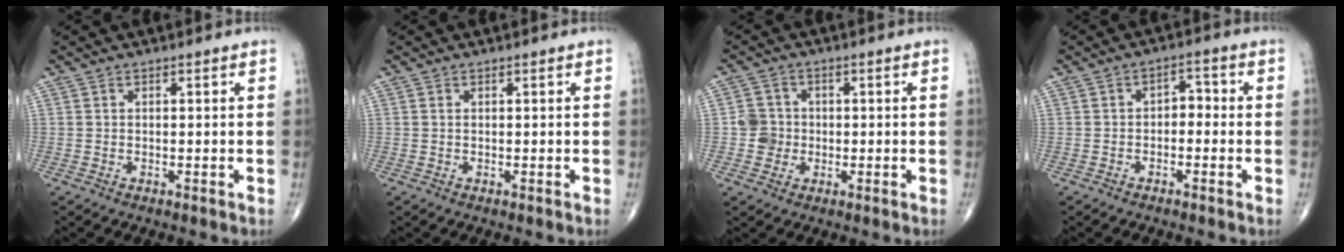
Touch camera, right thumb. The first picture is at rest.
{"total": 0.0}
{"total": 4.1, "force": [-0.5, 4.0, 0.8], "torque": [0.010, 0.009, -0.015]}
{"total": 3.3, "force": [-0.8, 2.1, 2.4], "torque": [-0.017, 0.021, -0.022]}